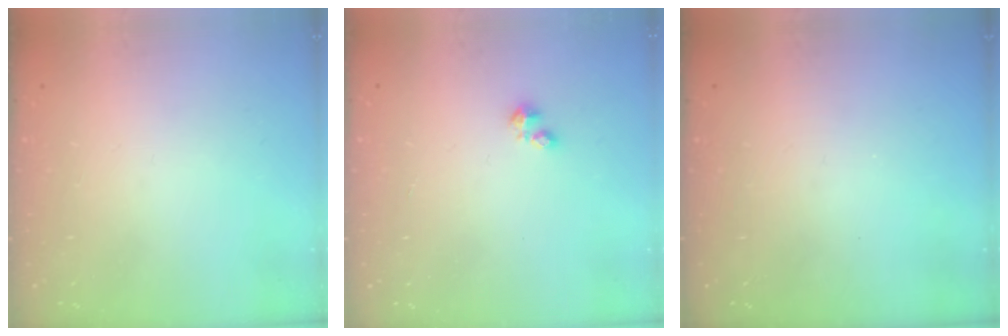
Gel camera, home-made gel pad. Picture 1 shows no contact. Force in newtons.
{"total": 1.1, "press": 1.1, "slide": 0.3}
{"total": 0.0}